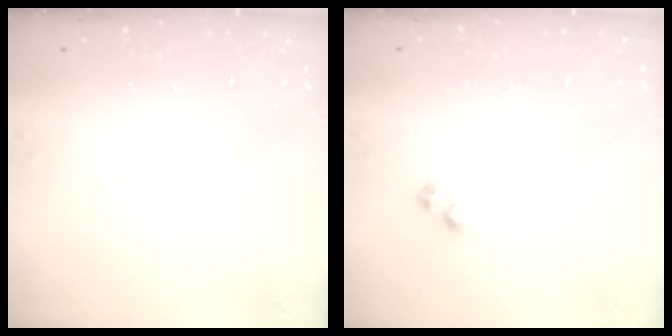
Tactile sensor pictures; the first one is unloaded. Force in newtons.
{"total": 2.2, "press": 2.2, "slide": 0.3}